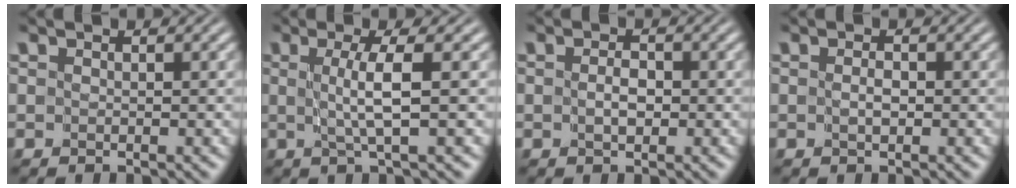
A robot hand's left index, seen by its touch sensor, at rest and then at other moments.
{"total": 3.3, "force": [0.1, 0.3, 3.2], "torque": [-0.059, -0.004, 0.001]}
{"total": 1.3, "force": [-0.3, 0.7, 1.0], "torque": [-0.019, -0.002, -0.004]}
{"total": 0.8, "force": [-0.3, 0.3, 0.7], "torque": [-0.012, -0.002, -0.004]}